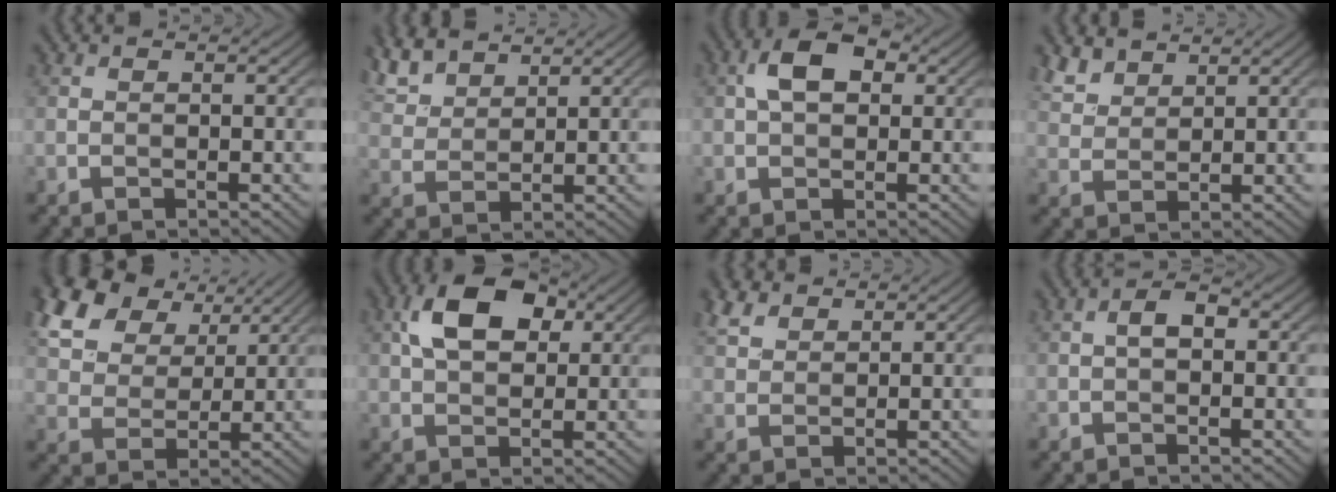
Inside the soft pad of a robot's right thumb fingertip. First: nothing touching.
{"total": 6.5, "force": [5.1, 2.6, 3.1], "torque": [-0.086, 0.015, 0.109]}
{"total": 5.4, "force": [1.3, 3.3, 4.1], "torque": [-0.078, 0.011, 0.014]}
{"total": 4.0, "force": [3.2, 1.8, 1.6], "torque": [-0.043, 0.003, 0.074]}
{"total": 13.6, "force": [7.7, 8.4, 7.5], "torque": [-0.209, 0.025, 0.148]}
{"total": 8.8, "force": [2.9, 5.3, 6.4], "torque": [-0.127, 0.013, 0.046]}
{"total": 3.9, "force": [2.8, 2.1, 1.8], "torque": [-0.048, 0.009, 0.061]}
{"total": 2.3, "force": [0.1, 1.3, 1.9], "torque": [-0.032, 0.008, -0.003]}